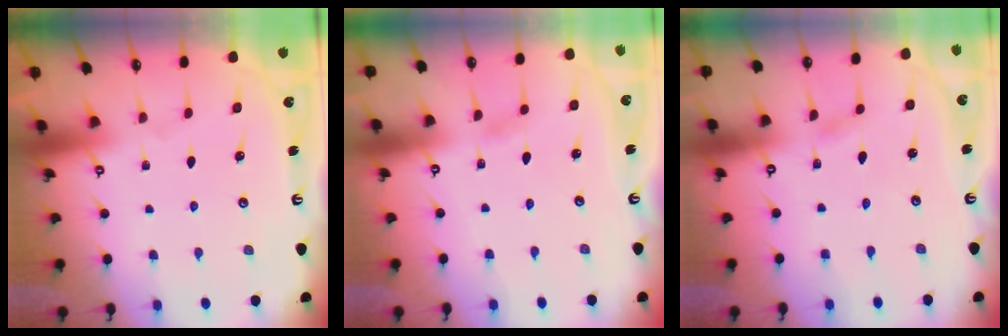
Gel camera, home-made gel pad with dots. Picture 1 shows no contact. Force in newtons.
{"total": 2.1, "press": 2.1, "slide": 0.3}
{"total": 1.5, "press": 1.5, "slide": 0.2}